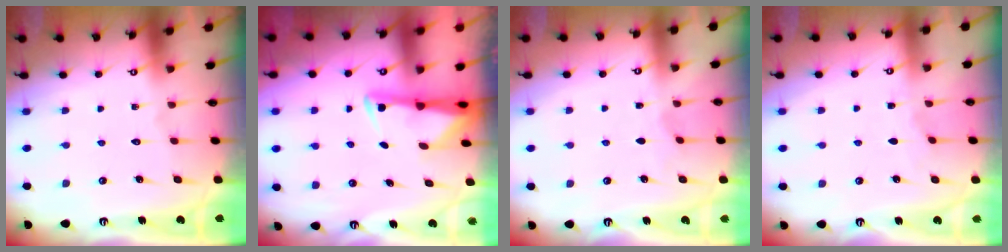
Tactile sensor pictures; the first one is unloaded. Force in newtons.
{"total": 3.0, "press": 2.9, "slide": 0.6}
{"total": 2.3, "press": 2.3, "slide": 0.4}
{"total": 1.6, "press": 1.6, "slide": 0.3}